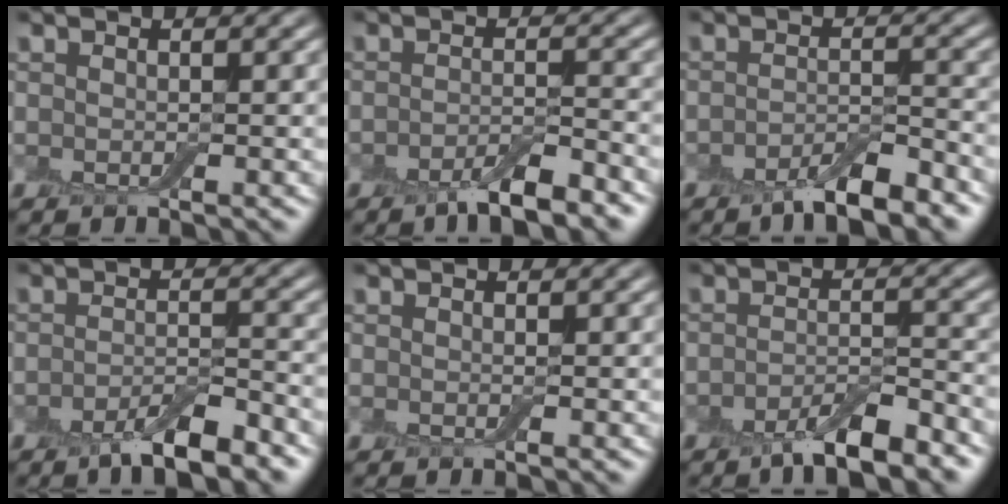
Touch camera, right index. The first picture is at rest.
{"total": 3.8, "force": [-2.6, 0.9, 2.6], "torque": [-0.046, 0.000, -0.048]}
{"total": 4.2, "force": [-3.0, 1.1, 2.8], "torque": [-0.046, 0.000, -0.052]}
{"total": 4.3, "force": [-2.9, 1.1, 3.0], "torque": [-0.052, 0.000, -0.051]}
{"total": 0.0}
{"total": 4.7, "force": [-3.2, 1.2, 3.2], "torque": [-0.053, -0.001, -0.056]}